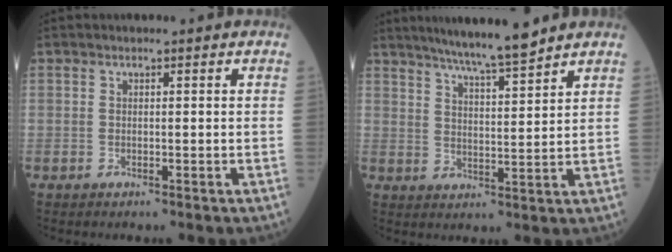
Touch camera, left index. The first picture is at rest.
{"total": 9.7, "force": [8.4, -0.4, 4.9], "torque": [-0.076, 0.003, 0.133]}